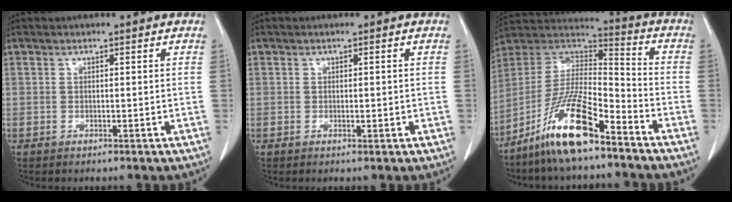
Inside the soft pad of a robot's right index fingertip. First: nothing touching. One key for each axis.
{"total": 0.8, "fx": -0.1, "fy": 0.4, "fz": 0.7, "tx": -0.011, "ty": 0.000, "tz": 0.002}
{"total": 14.6, "fx": -9.8, "fy": 2.5, "fz": 10.6, "tx": -0.204, "ty": 0.004, "tz": -0.180}